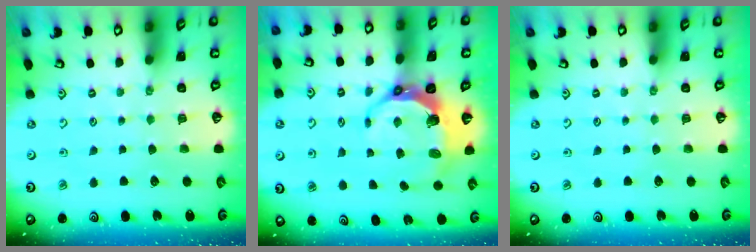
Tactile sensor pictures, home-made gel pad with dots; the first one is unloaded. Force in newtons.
{"total": 9.1, "press": 7.6, "slide": 5.1}
{"total": 0.0}